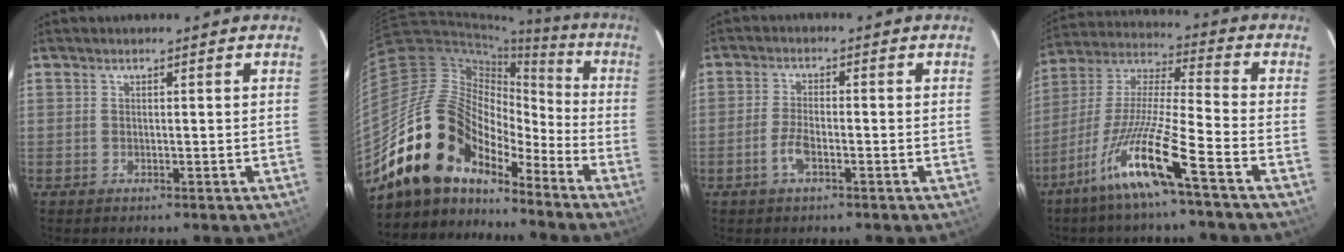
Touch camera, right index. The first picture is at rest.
{"total": 19.2, "force": [-14.7, 9.6, 7.7], "torque": [-0.149, 0.013, -0.266]}
{"total": 4.1, "force": [-1.9, 1.5, 3.2], "torque": [-0.074, 0.001, -0.038]}
{"total": 14.5, "force": [-8.9, -0.2, 11.4], "torque": [-0.226, -0.015, -0.173]}